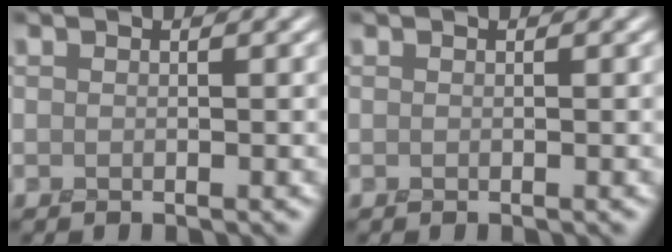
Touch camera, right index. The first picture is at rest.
{"total": 0.0}